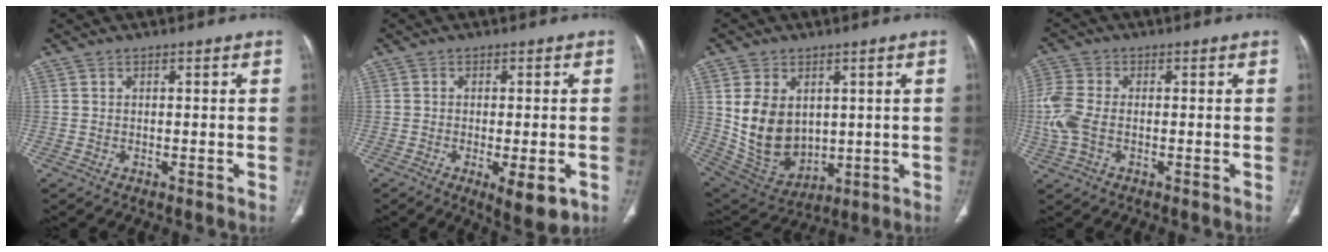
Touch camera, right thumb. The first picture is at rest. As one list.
[{"total": 7.1, "force": [-2.7, 2.4, 6.1], "torque": [-0.084, -0.009, -0.032]}, {"total": 13.6, "force": [2.0, 9.9, 9.1], "torque": [-0.139, -0.015, 0.069]}, {"total": 7.4, "force": [-1.2, 4.6, 5.6], "torque": [-0.154, 0.009, -0.028]}]